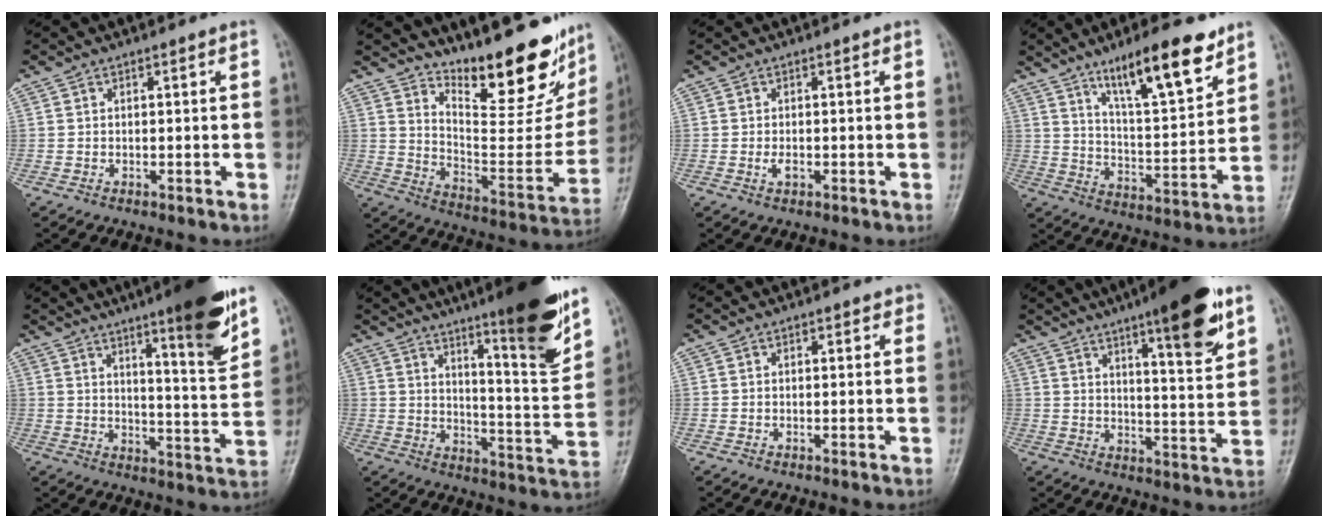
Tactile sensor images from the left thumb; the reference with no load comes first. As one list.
[{"total": 23.3, "force": [17.2, 7.1, 14.0], "torque": [-0.167, -0.118, 0.256]}, {"total": 1.4, "force": [-0.2, 0.8, 1.2], "torque": [-0.020, -0.002, -0.003]}, {"total": 15.9, "force": [10.5, 4.0, 11.3], "torque": [-0.157, -0.058, 0.180]}, {"total": 15.3, "force": [9.6, 1.7, 11.8], "torque": [-0.152, -0.059, 0.142]}, {"total": 18.8, "force": [12.3, 2.2, 14.0], "torque": [-0.173, -0.077, 0.186]}, {"total": 1.2, "force": [0.8, 0.7, 0.5], "torque": [0.005, -0.003, 0.005]}, {"total": 15.9, "force": [9.6, 2.9, 12.3], "torque": [-0.161, -0.053, 0.142]}]